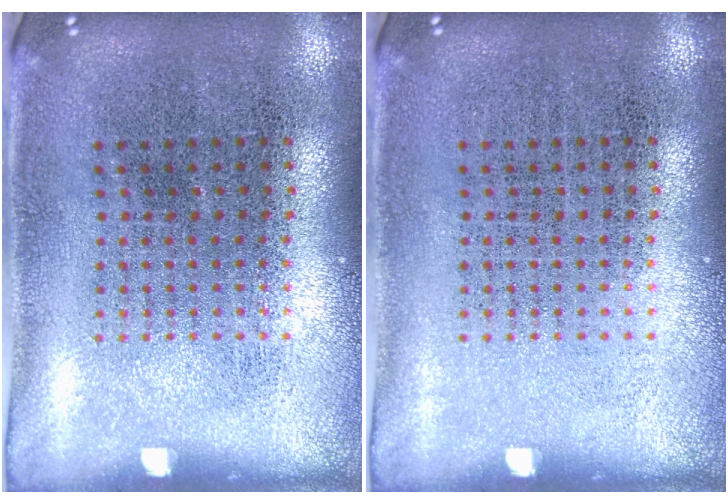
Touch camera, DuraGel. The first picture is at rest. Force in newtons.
{"total": 0.0}